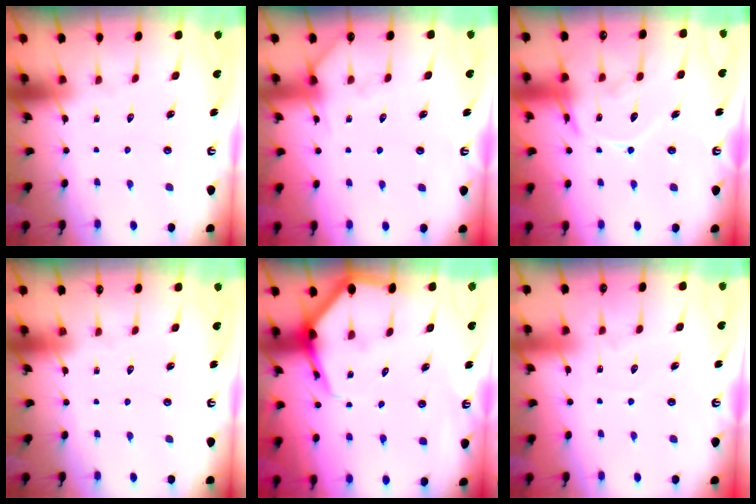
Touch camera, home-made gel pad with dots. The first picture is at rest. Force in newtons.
{"total": 3.4, "press": 3.4, "slide": 0.4}
{"total": 15.5, "press": 15.5, "slide": 1.2}
{"total": 0.0}
{"total": 6.9, "press": 6.8, "slide": 0.7}
{"total": 5.0, "press": 5.0, "slide": 0.6}